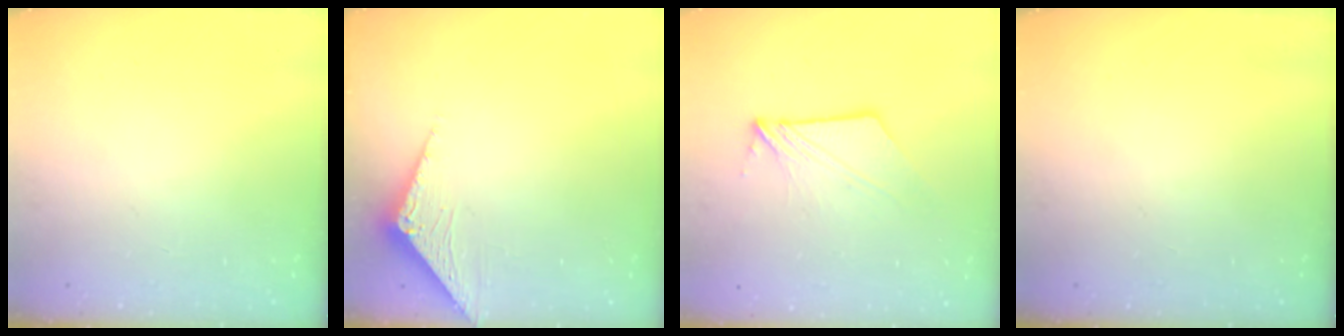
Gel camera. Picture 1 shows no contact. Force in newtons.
{"total": 3.3, "press": 3.3, "slide": 0.3}
{"total": 7.4, "press": 7.3, "slide": 0.6}
{"total": 0.0}